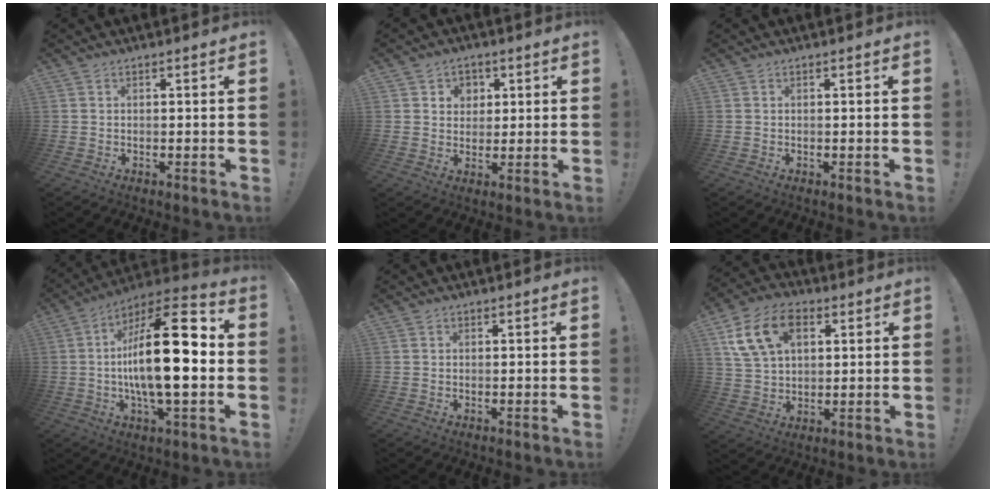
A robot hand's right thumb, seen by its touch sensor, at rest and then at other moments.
{"total": 5.1, "force": [1.6, 4.8, 0.9], "torque": [-0.006, -0.014, 0.029]}
{"total": 0.0}
{"total": 24.4, "force": [-1.0, 8.2, 23.0], "torque": [-0.396, 0.000, -0.029]}
{"total": 0.0}
{"total": 15.0, "force": [6.3, 10.0, 9.3], "torque": [-0.164, -0.011, 0.122]}